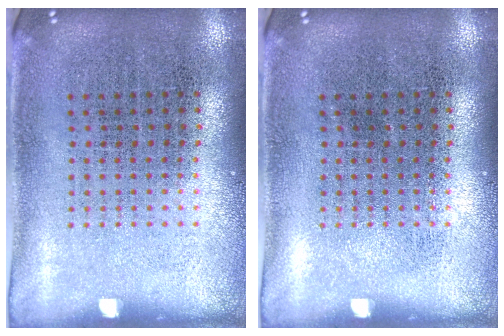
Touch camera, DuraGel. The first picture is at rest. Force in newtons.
{"total": 0.0}